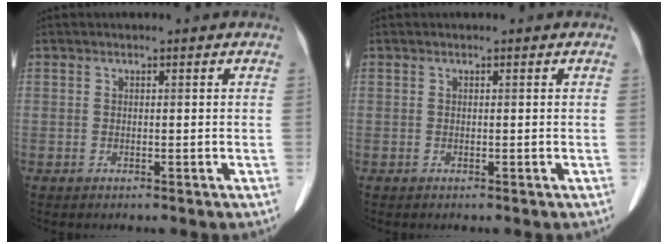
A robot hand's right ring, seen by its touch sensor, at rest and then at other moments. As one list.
[{"total": 0.0}]